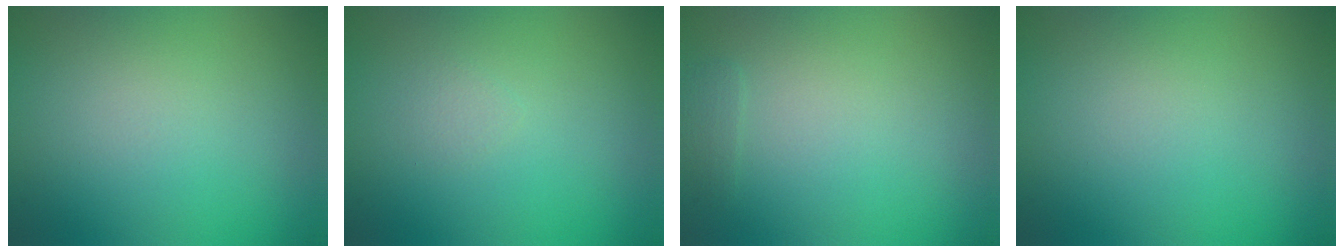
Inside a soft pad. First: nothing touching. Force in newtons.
{"total": 0.6, "press": 0.6, "slide": 0.1}
{"total": 0.7, "press": 0.7, "slide": 0.1}
{"total": 0.0}